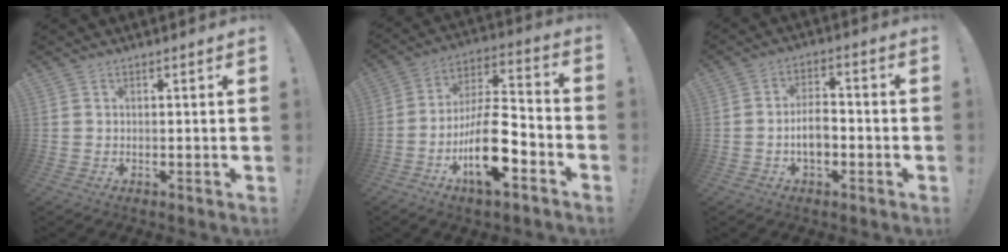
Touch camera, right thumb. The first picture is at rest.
{"total": 18.3, "force": [-7.6, 7.3, 14.9], "torque": [-0.268, 0.043, -0.120]}
{"total": 7.1, "force": [-2.1, 4.0, 5.5], "torque": [-0.094, 0.007, -0.039]}